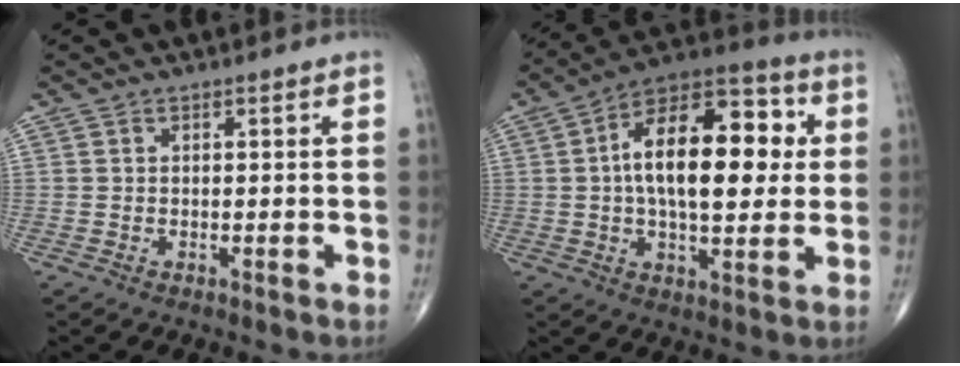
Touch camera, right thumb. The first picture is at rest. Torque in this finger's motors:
{"motor_torque": [0.19, 1.30, 1.23, 0.50, 0.44]}